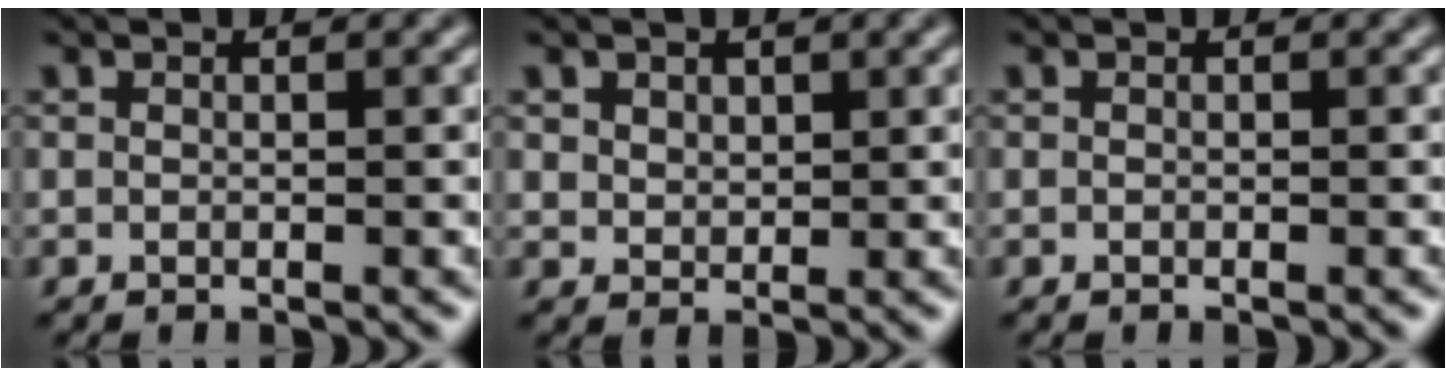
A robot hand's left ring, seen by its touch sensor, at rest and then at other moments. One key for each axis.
{"total": 1.8, "fx": 1.1, "fy": 1.4, "fz": 0.6, "tx": -0.017, "ty": -0.005, "tz": 0.025}
{"total": 0.0}